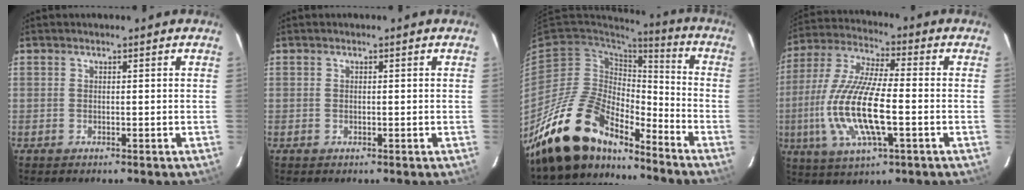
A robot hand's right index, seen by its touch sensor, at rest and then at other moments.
{"total": 0.0}
{"total": 17.8, "force": [-15.1, 6.2, 7.1], "torque": [-0.140, 0.002, -0.271]}
{"total": 17.1, "force": [-3.6, 4.9, 16.0], "torque": [-0.332, -0.010, -0.069]}